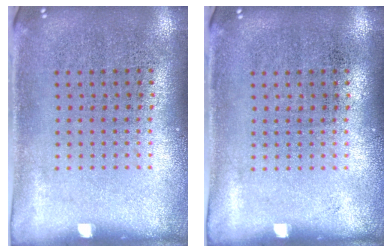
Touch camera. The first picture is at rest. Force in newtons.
{"total": 0.0}